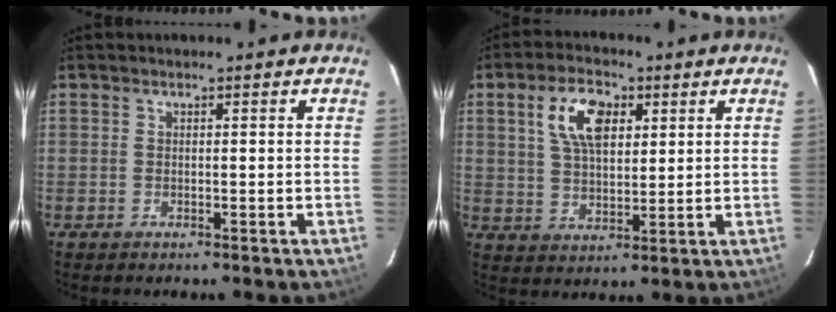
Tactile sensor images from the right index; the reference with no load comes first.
{"total": 9.2, "force": [3.6, 4.8, 7.0], "torque": [-0.133, 0.019, 0.069]}